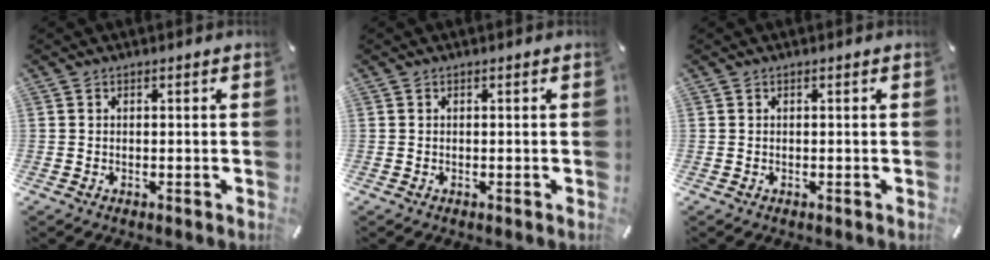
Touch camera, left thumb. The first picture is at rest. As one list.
[{"total": 0.0}, {"total": 0.0}]